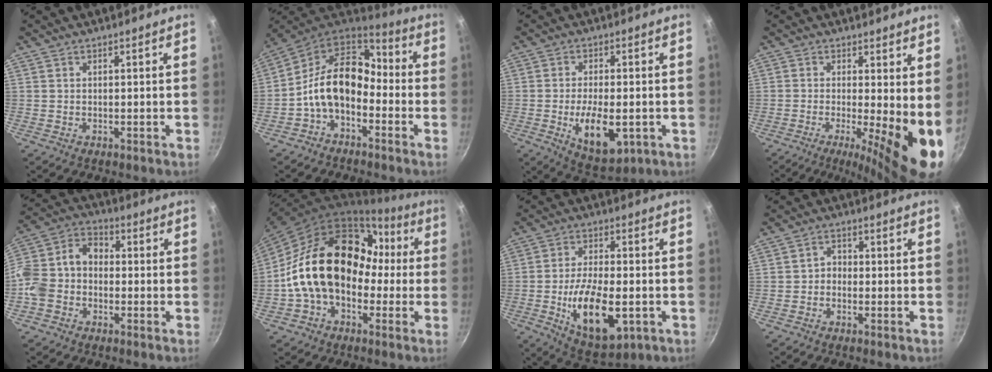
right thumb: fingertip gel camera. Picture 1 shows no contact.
{"total": 14.0, "force": [-3.1, 9.5, 9.8], "torque": [-0.150, 0.057, -0.078]}
{"total": 11.2, "force": [-2.6, 5.4, 9.5], "torque": [-0.143, 0.000, -0.028]}
{"total": 10.6, "force": [-0.9, 2.3, 10.3], "torque": [-0.141, -0.016, -0.015]}
{"total": 12.2, "force": [-2.8, 9.3, 7.3], "torque": [-0.122, 0.053, -0.073]}
{"total": 21.4, "force": [-0.3, 15.3, 15.0], "torque": [-0.221, 0.066, -0.008]}
{"total": 15.5, "force": [-3.6, 7.3, 13.2], "torque": [-0.215, 0.008, -0.051]}
{"total": 2.4, "force": [-0.8, 2.0, 1.1], "torque": [-0.007, 0.015, -0.021]}